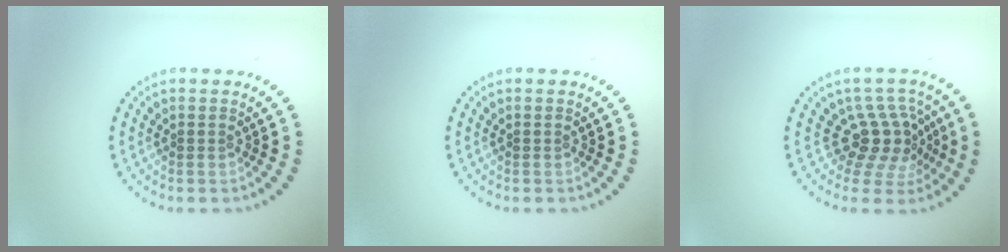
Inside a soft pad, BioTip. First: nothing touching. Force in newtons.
{"total": 0.0}
{"total": 3.9, "press": 2.8, "slide": 2.7}